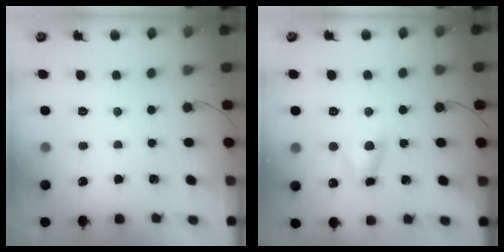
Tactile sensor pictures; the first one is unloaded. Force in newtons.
{"total": 5.0, "press": 5.0, "slide": 0.6}